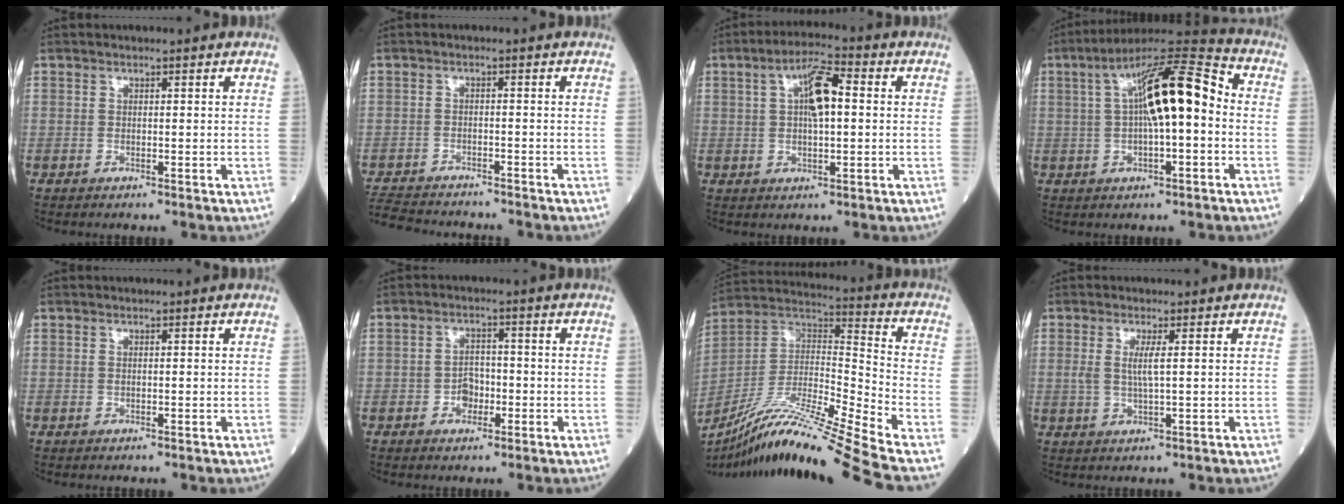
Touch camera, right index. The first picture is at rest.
{"total": 9.6, "force": [-9.1, 1.6, 2.7], "torque": [-0.054, -0.007, -0.144]}
{"total": 7.2, "force": [1.2, 1.8, 6.9], "torque": [-0.125, 0.017, 0.018]}
{"total": 14.0, "force": [1.2, 2.7, 13.7], "torque": [-0.234, 0.039, 0.013]}
{"total": 0.0}
{"total": 3.0, "force": [-1.2, 2.1, 1.8], "torque": [-0.025, 0.007, -0.022]}
{"total": 22.9, "force": [-19.1, -2.9, 12.3], "torque": [-0.237, -0.020, -0.347]}
{"total": 2.9, "force": [0.5, 0.1, 2.8], "torque": [-0.064, -0.002, 0.010]}